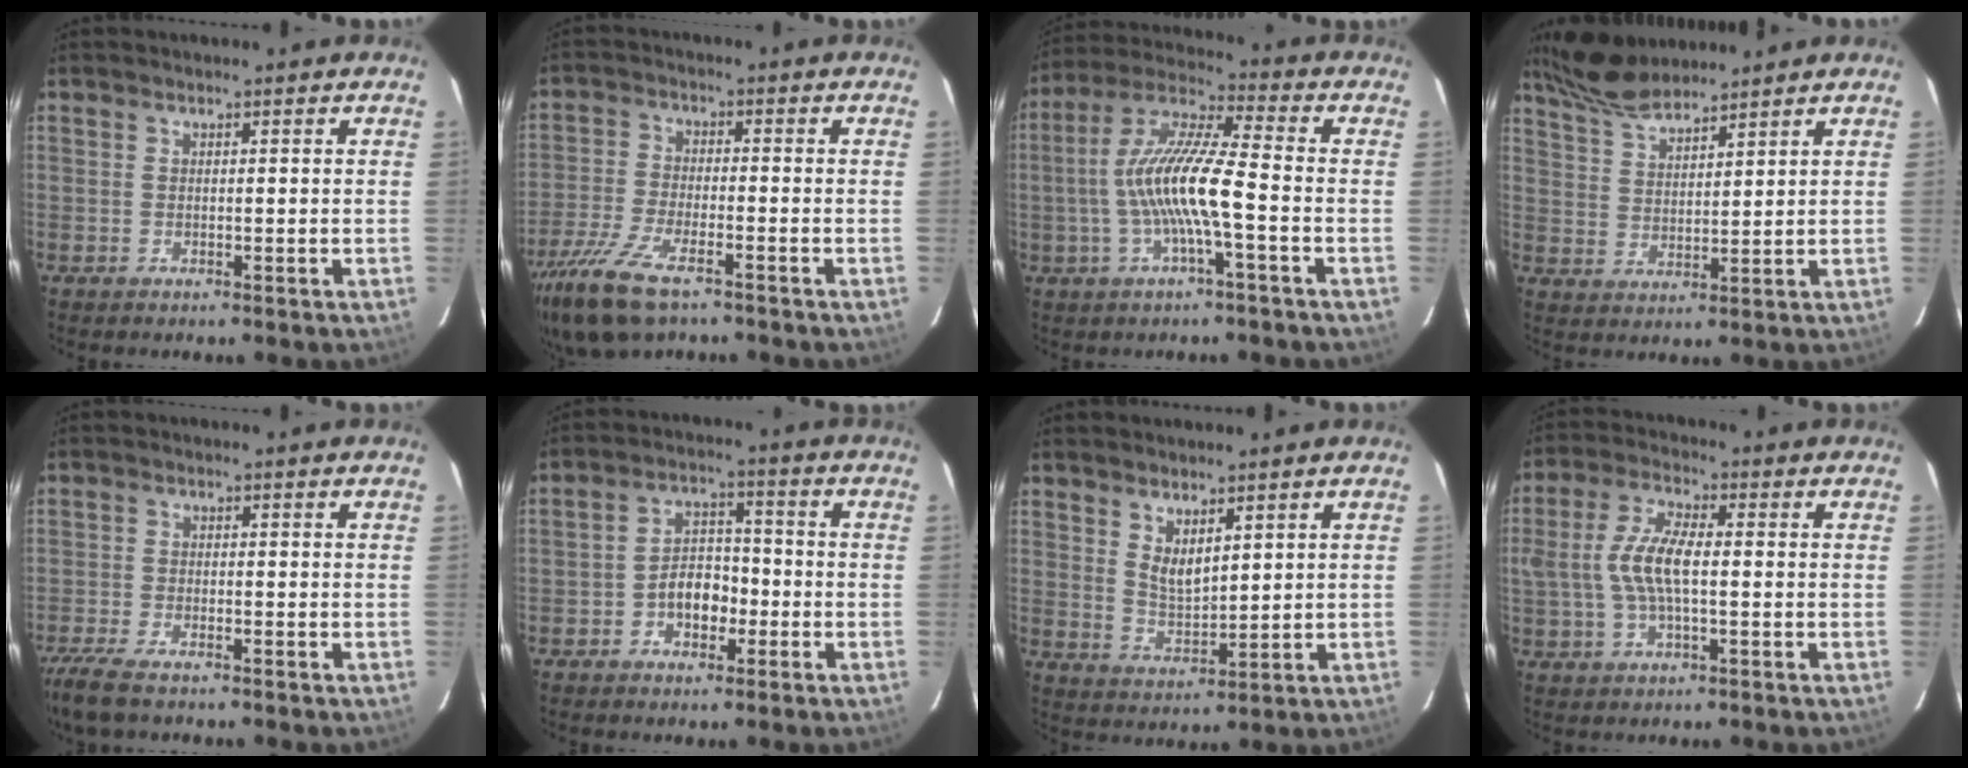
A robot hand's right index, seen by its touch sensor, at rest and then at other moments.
{"total": 13.1, "force": [-8.9, 4.4, 8.5], "torque": [-0.200, -0.035, -0.175]}
{"total": 12.7, "force": [-2.5, 1.1, 12.4], "torque": [-0.245, 0.009, -0.050]}
{"total": 8.7, "force": [7.8, 1.9, 3.3], "torque": [-0.074, 0.018, 0.153]}
{"total": 7.5, "force": [-5.9, 1.7, 4.3], "torque": [-0.116, -0.029, -0.117]}
{"total": 6.0, "force": [-2.5, 4.0, 3.7], "torque": [-0.067, 0.020, -0.038]}
{"total": 5.2, "force": [3.1, 2.2, 3.6], "torque": [-0.059, -0.006, 0.060]}
{"total": 8.6, "force": [-0.4, 3.1, 8.1], "torque": [-0.164, 0.010, -0.007]}